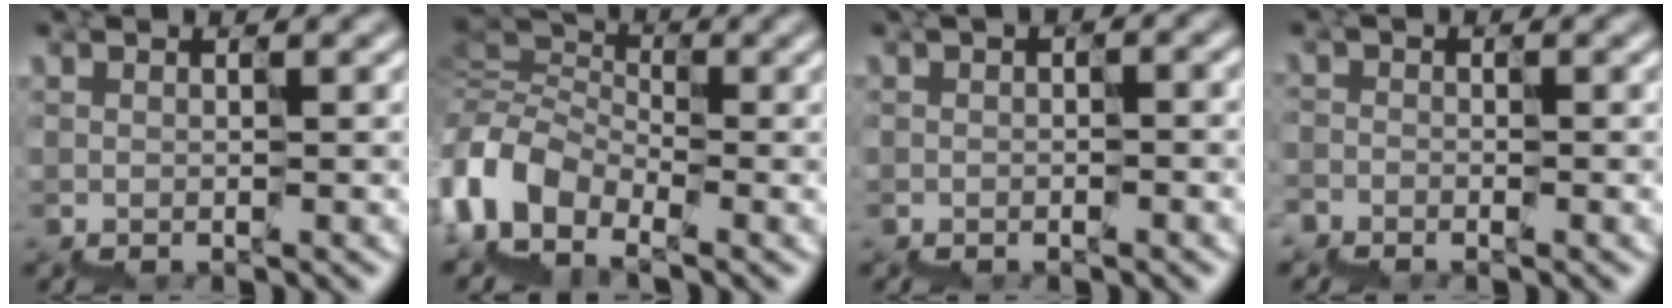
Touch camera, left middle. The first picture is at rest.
{"total": 4.9, "force": [-4.5, 1.9, -0.2], "torque": [-0.011, -0.005, -0.106]}
{"total": 1.1, "force": [-0.4, 0.6, 0.8], "torque": [-0.008, 0.007, -0.011]}
{"total": 1.9, "force": [-1.4, -0.5, -1.1], "torque": [0.018, -0.007, -0.035]}